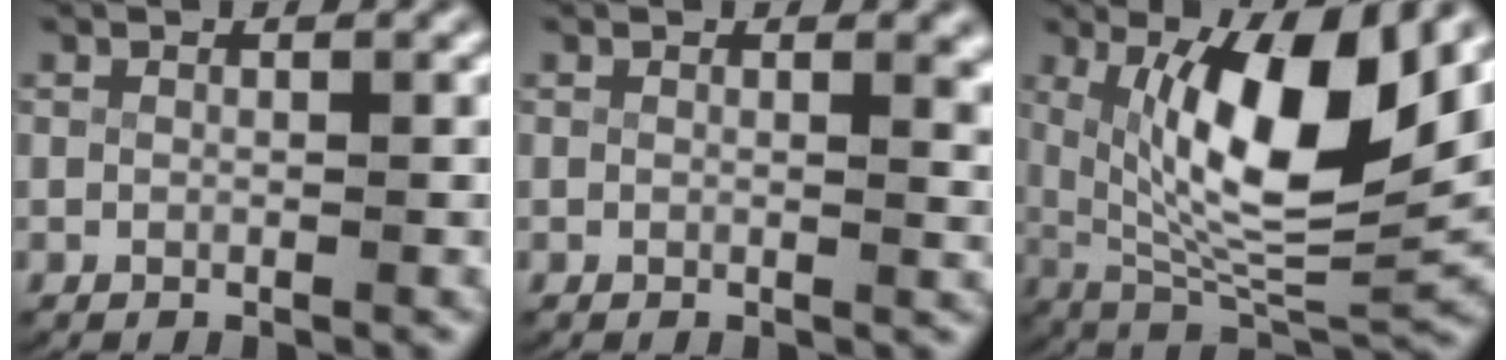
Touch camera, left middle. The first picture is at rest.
{"total": 1.2, "force": [0.8, 0.2, 0.9], "torque": [-0.006, -0.009, 0.012]}
{"total": 12.9, "force": [2.4, 6.1, 11.2], "torque": [-0.203, -0.023, 0.057]}